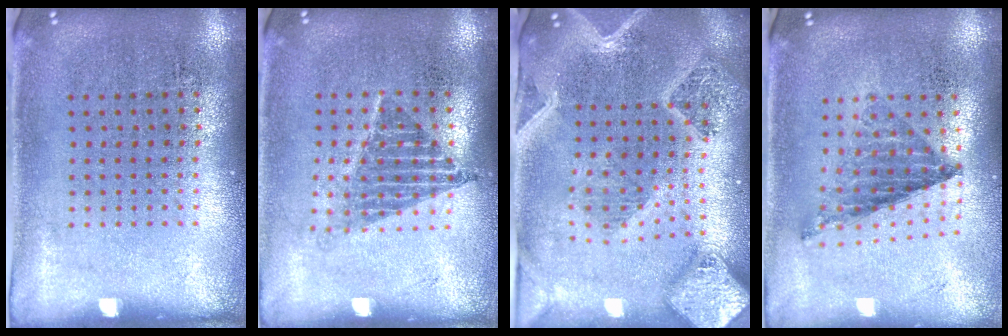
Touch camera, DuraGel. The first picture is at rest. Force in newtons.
{"total": 1.2, "press": 1.0, "slide": 0.7}
{"total": 3.3, "press": 2.8, "slide": 1.8}
{"total": 0.8, "press": 0.8, "slide": 0.0}